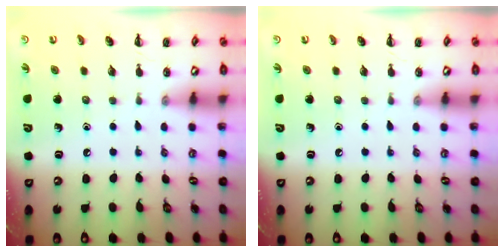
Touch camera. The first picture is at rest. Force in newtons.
{"total": 0.0}